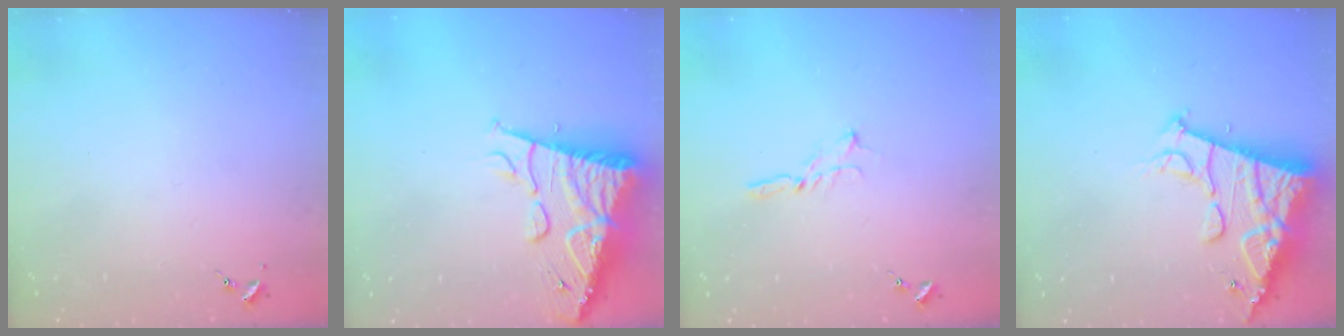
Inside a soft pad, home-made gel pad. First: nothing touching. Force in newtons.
{"total": 16.3, "press": 16.3, "slide": 1.7}
{"total": 3.5, "press": 3.5, "slide": 0.1}
{"total": 16.0, "press": 15.9, "slide": 1.8}